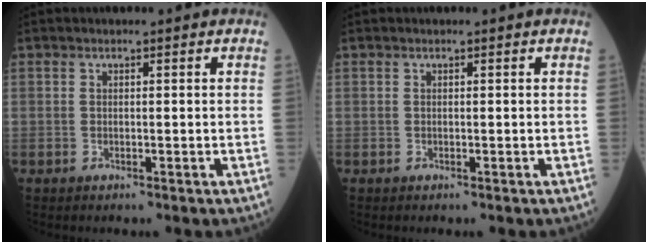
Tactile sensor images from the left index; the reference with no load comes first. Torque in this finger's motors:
{"motor_torque": [0.09, 0.09, 0.00, 0.01]}